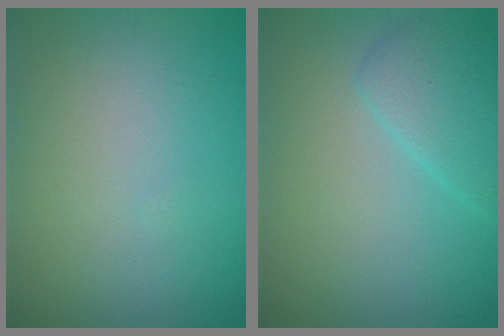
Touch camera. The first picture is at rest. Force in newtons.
{"total": 2.9, "press": 2.9, "slide": 0.1}